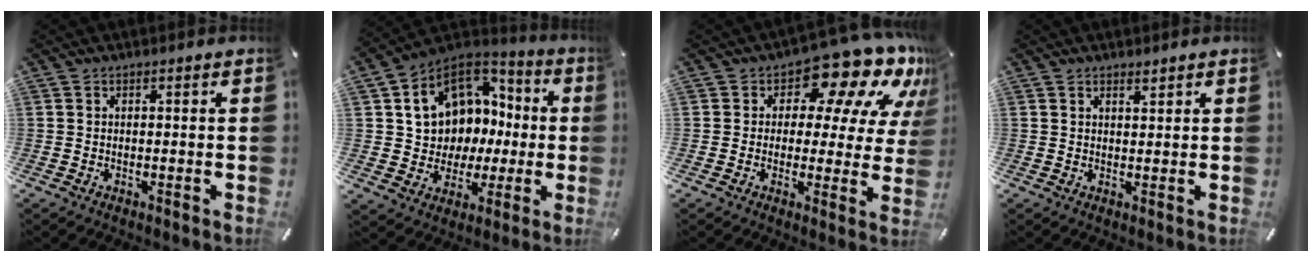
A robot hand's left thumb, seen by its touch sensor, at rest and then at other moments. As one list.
[{"total": 11.9, "force": [3.7, 10.3, 4.6], "torque": [-0.092, -0.032, 0.078]}, {"total": 14.7, "force": [10.1, 6.9, 8.2], "torque": [-0.116, -0.081, 0.169]}, {"total": 1.3, "force": [1.2, 0.4, 0.4], "torque": [-0.009, -0.002, 0.023]}]